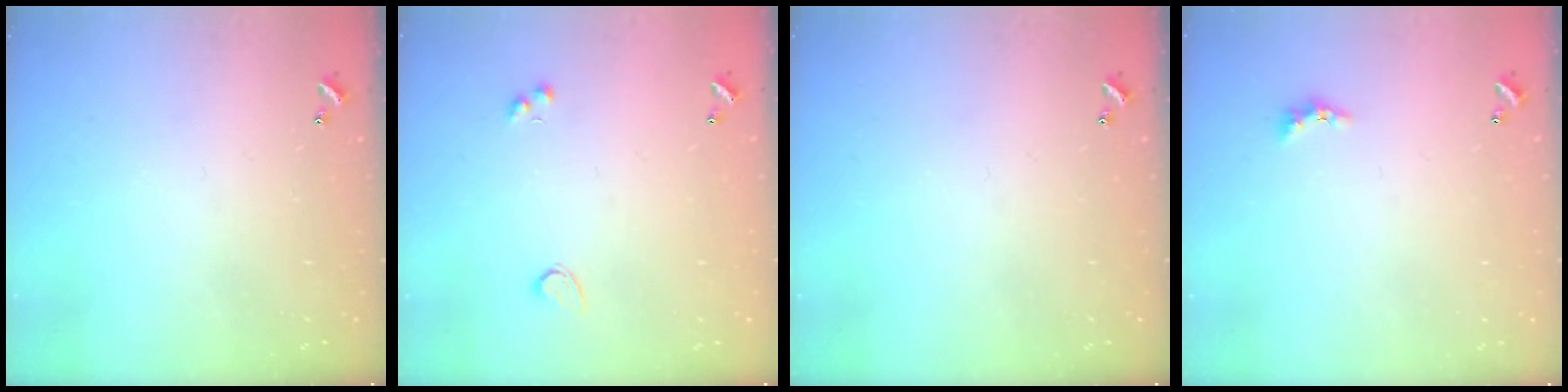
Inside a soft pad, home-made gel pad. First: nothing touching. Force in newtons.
{"total": 1.8, "press": 1.3, "slide": 1.2}
{"total": 0.0}
{"total": 2.7, "press": 2.6, "slide": 0.6}